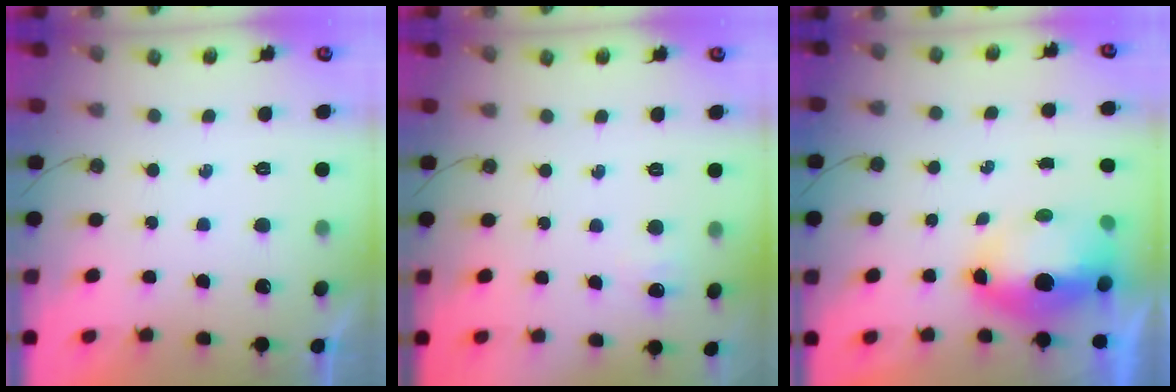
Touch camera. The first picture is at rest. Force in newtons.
{"total": 4.6, "press": 4.5, "slide": 1.0}
{"total": 7.7, "press": 7.6, "slide": 1.4}